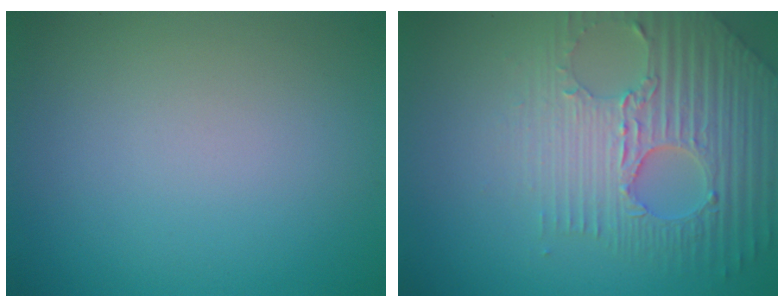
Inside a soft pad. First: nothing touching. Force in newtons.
{"total": 6.4, "press": 5.1, "slide": 3.9}